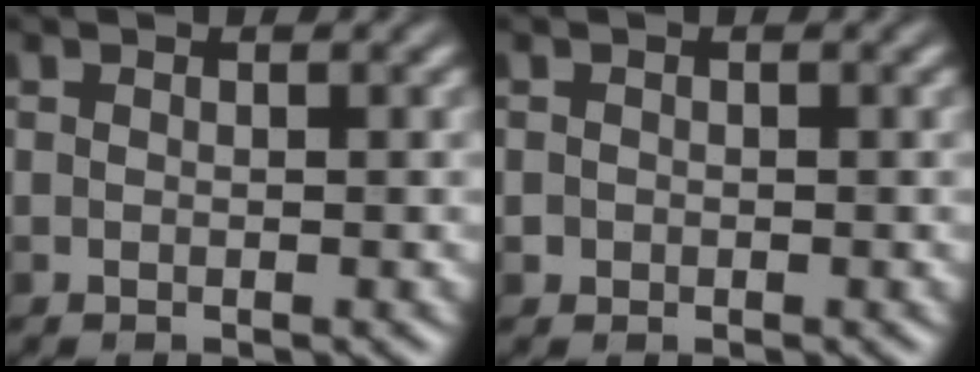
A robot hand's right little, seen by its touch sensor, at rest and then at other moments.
{"total": 1.2, "force": [0.3, 1.1, 0.3], "torque": [0.013, 0.007, 0.004]}